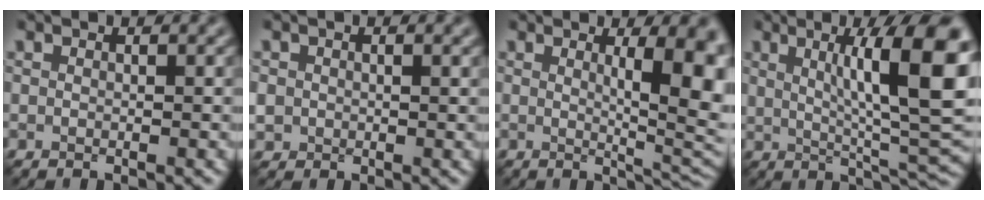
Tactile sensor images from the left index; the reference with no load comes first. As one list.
[{"total": 2.0, "force": [0.3, 1.8, 0.9], "torque": [-0.022, -0.004, 0.006]}, {"total": 8.9, "force": [1.7, 2.5, 8.3], "torque": [-0.094, -0.009, 0.030]}, {"total": 11.3, "force": [2.9, 2.7, 10.6], "torque": [-0.144, 0.002, 0.049]}]